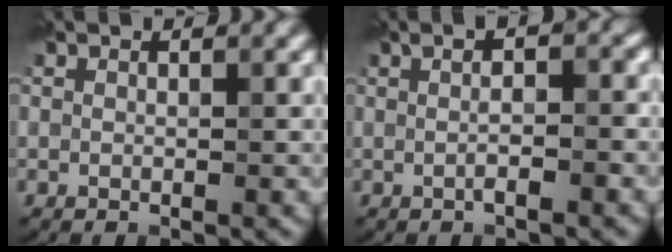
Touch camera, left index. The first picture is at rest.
{"total": 2.8, "force": [0.1, 0.7, 2.7], "torque": [-0.029, -0.003, -0.007]}